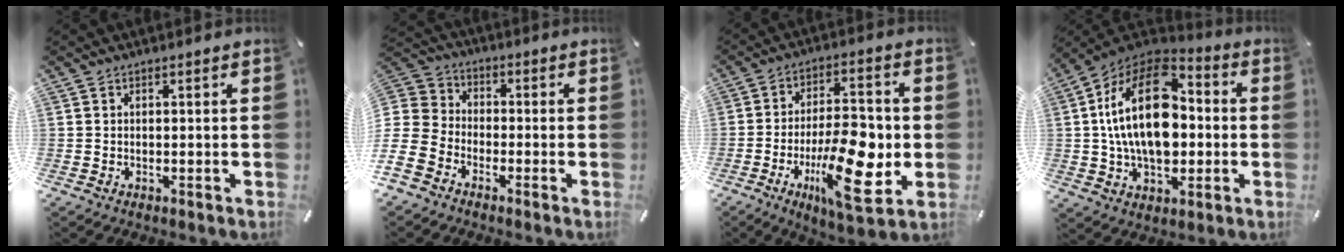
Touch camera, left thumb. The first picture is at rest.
{"total": 10.4, "force": [-5.9, 7.7, 3.8], "torque": [-0.101, 0.031, -0.116]}
{"total": 20.4, "force": [-5.6, 8.8, 17.6], "torque": [-0.278, 0.000, -0.085]}
{"total": 22.4, "force": [1.4, 14.3, 17.3], "torque": [-0.328, 0.007, 0.023]}